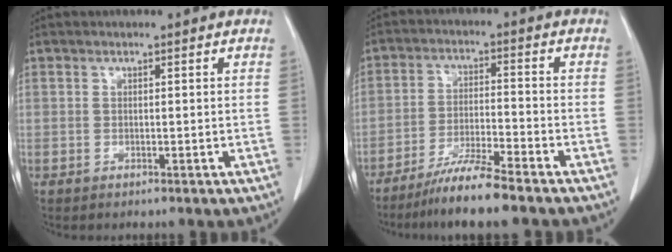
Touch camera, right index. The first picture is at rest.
{"total": 7.4, "force": [-6.1, -0.6, 4.2], "torque": [-0.075, -0.023, -0.114]}